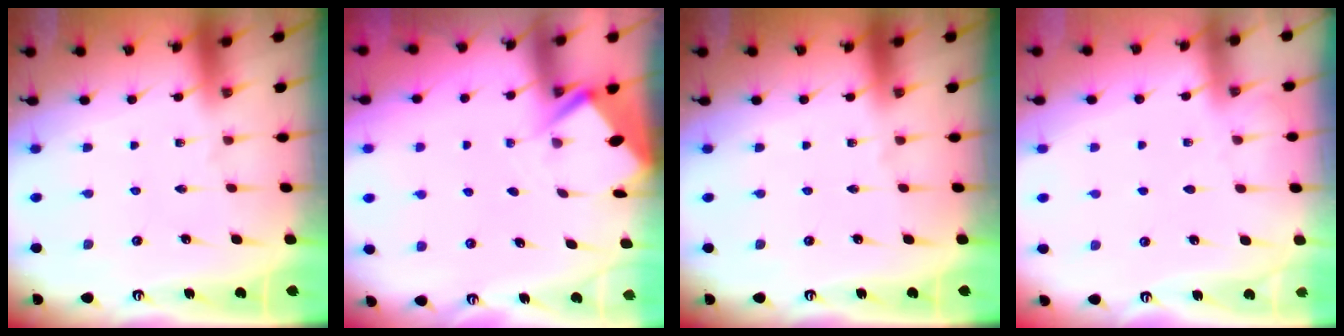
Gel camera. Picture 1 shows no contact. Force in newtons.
{"total": 2.9, "press": 2.9, "slide": 0.4}
{"total": 0.0}
{"total": 3.8, "press": 3.8, "slide": 0.6}